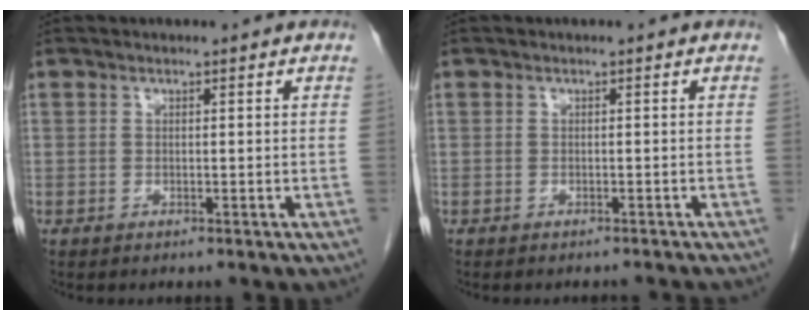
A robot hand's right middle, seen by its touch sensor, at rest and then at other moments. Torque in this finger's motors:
{"motor_torque": [0.08, -0.07, -0.16, 0.00]}